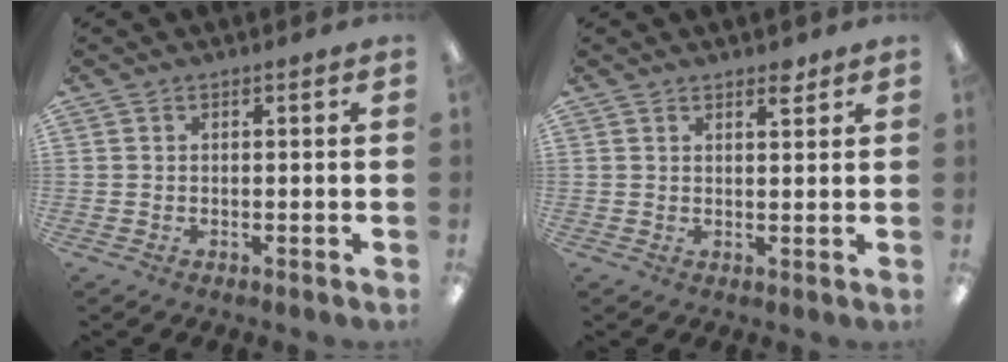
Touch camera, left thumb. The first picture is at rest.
{"total": 2.6, "force": [2.2, 0.9, 1.1], "torque": [0.001, -0.012, 0.035]}